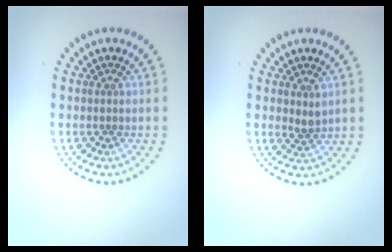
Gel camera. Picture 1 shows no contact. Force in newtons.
{"total": 1.2, "press": 1.0, "slide": 0.7}